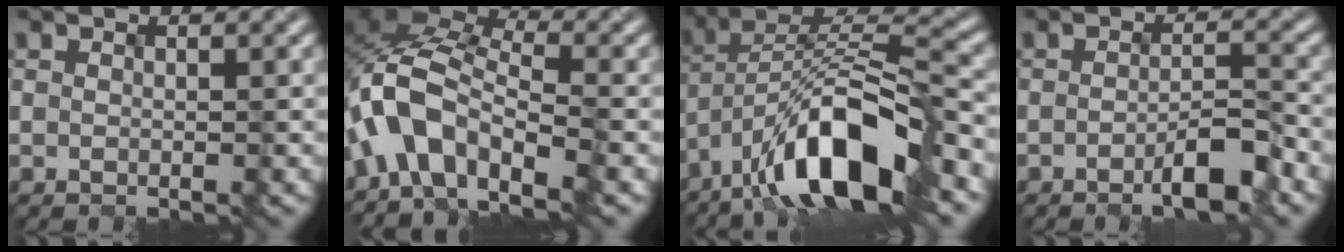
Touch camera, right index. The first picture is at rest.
{"total": 8.3, "force": [-4.4, 4.2, 5.6], "torque": [-0.098, 0.017, -0.095]}
{"total": 11.8, "force": [-6.9, 3.3, 8.9], "torque": [-0.147, 0.016, -0.127]}
{"total": 3.5, "force": [-2.1, 0.7, 2.7], "torque": [-0.045, 0.004, -0.035]}